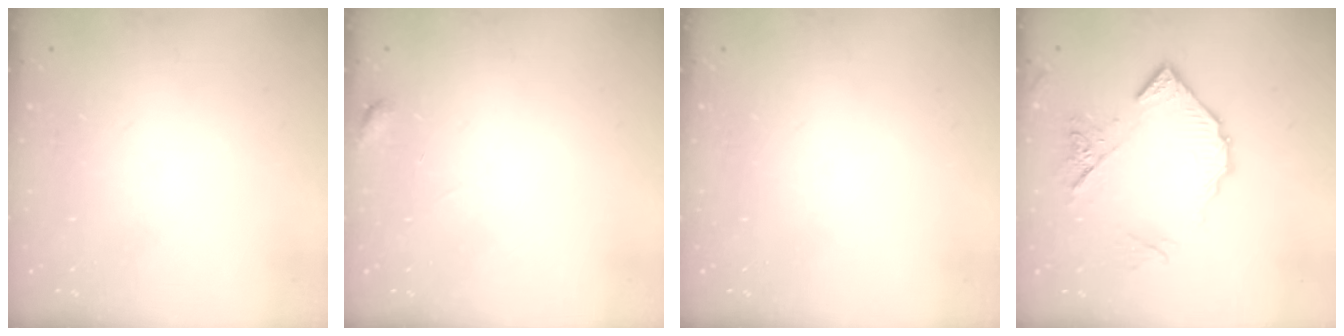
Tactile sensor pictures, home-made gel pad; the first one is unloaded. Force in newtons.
{"total": 2.6, "press": 2.5, "slide": 0.3}
{"total": 0.0}
{"total": 12.0, "press": 12.0, "slide": 1.0}